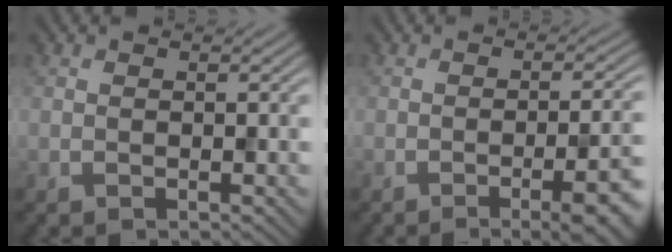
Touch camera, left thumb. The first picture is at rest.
{"total": 7.9, "force": [-3.5, 2.0, 6.8], "torque": [-0.089, -0.002, -0.043]}